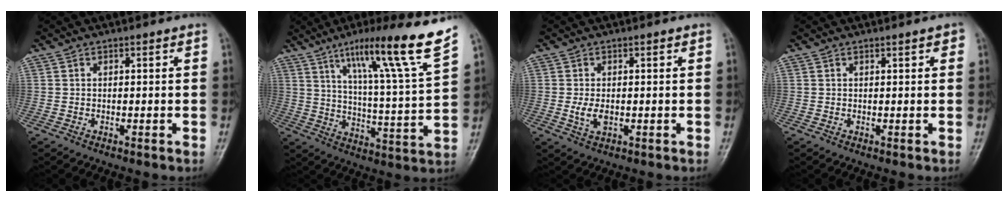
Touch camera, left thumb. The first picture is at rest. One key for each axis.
{"total": 18.2, "fx": 11.5, "fy": 0.0, "fz": 14.1, "tx": -0.203, "ty": -0.056, "tz": 0.175}
{"total": 3.2, "fx": -0.3, "fy": 1.9, "fz": 2.6, "tx": -0.052, "ty": -0.007, "tz": -0.004}
{"total": 1.1, "fx": 0.6, "fy": 0.3, "fz": 0.9, "tx": -0.010, "ty": 0.001, "tz": 0.005}